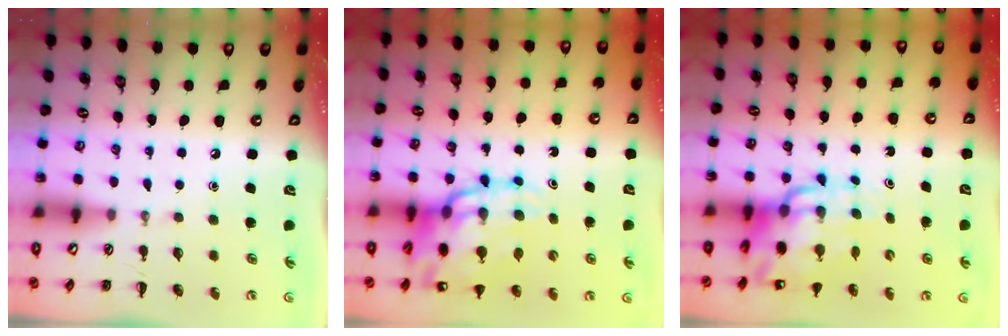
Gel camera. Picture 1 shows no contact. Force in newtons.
{"total": 19.3, "press": 18.7, "slide": 5.0}
{"total": 14.4, "press": 13.8, "slide": 4.1}